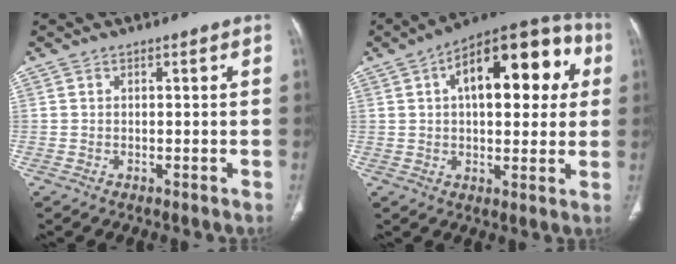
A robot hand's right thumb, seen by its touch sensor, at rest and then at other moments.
{"total": 21.2, "force": [5.6, 10.5, 17.6], "torque": [-0.201, 0.028, 0.071]}